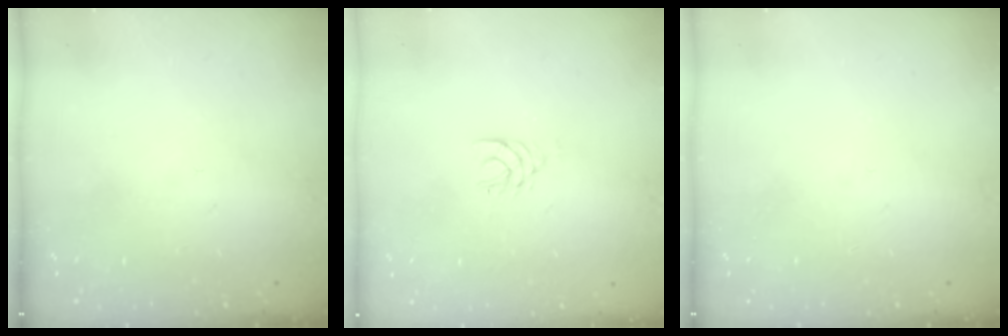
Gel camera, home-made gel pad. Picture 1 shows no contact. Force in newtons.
{"total": 3.1, "press": 3.0, "slide": 0.4}
{"total": 0.0}